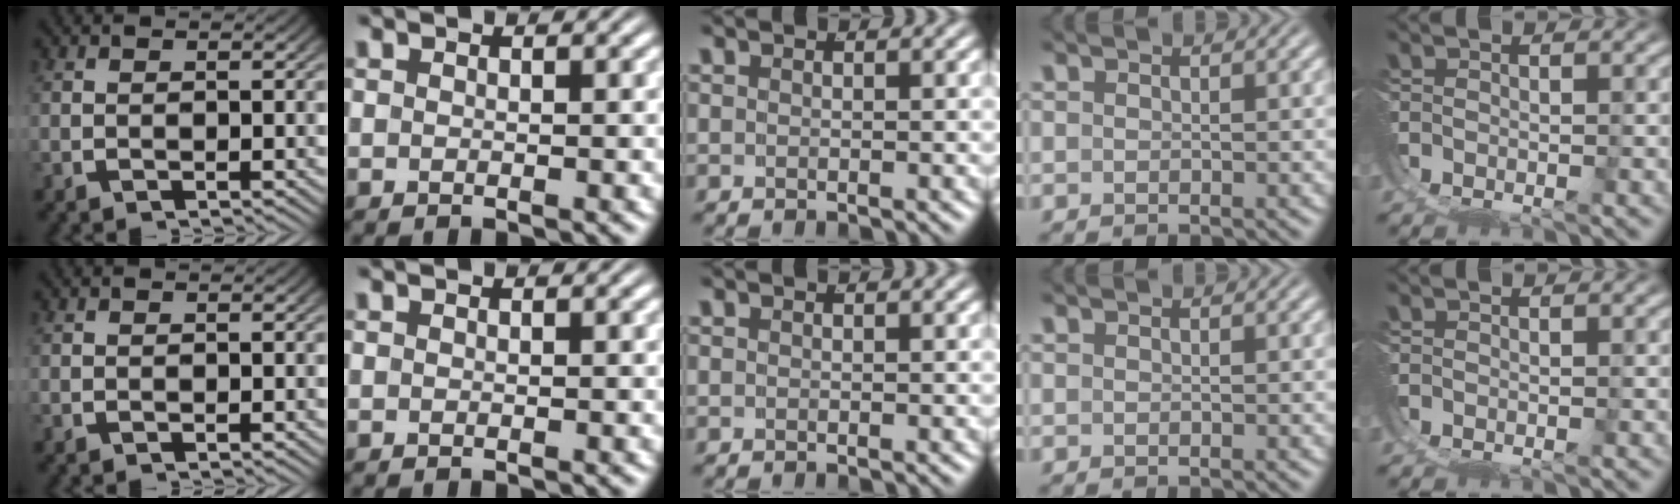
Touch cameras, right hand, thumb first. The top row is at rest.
{}